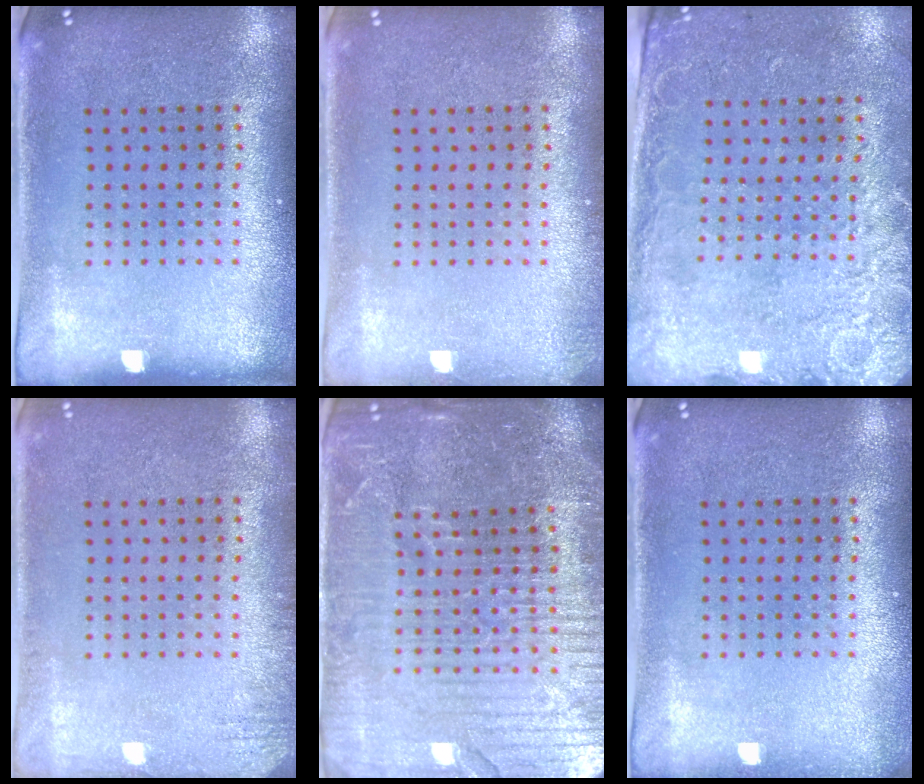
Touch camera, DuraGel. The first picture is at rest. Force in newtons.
{"total": 0.7, "press": 0.7, "slide": 0.2}
{"total": 2.6, "press": 2.1, "slide": 1.5}
{"total": 1.5, "press": 1.5, "slide": 0.2}
{"total": 5.6, "press": 5.1, "slide": 2.5}
{"total": 0.6, "press": 0.5, "slide": 0.2}